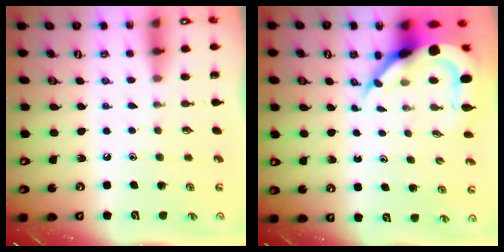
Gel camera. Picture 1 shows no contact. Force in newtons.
{"total": 9.9, "press": 9.8, "slide": 1.2}